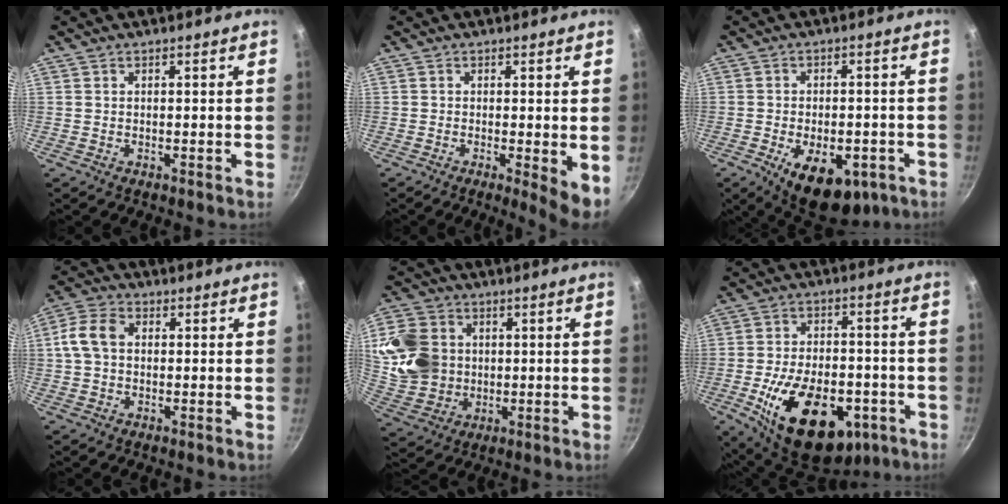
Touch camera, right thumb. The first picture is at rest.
{"total": 5.0, "force": [-0.8, 1.1, 4.8], "torque": [-0.061, -0.010, -0.009]}
{"total": 13.7, "force": [-5.7, 7.5, 10.0], "torque": [-0.113, 0.009, -0.066]}
{"total": 7.3, "force": [0.6, 5.4, 4.9], "torque": [-0.092, 0.020, -0.001]}
{"total": 14.5, "force": [2.1, 12.2, 7.5], "torque": [-0.132, -0.005, 0.049]}
{"total": 23.5, "force": [-8.5, 13.9, 17.0], "torque": [-0.252, 0.027, -0.115]}